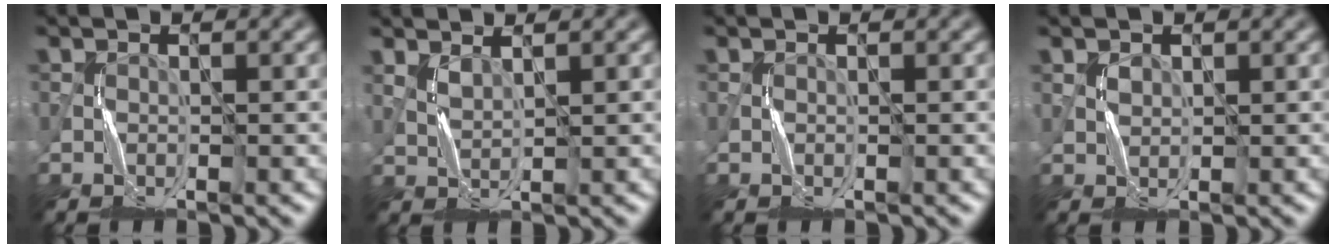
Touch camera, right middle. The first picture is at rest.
{"total": 1.0, "force": [0.9, 0.2, 0.3], "torque": [-0.016, -0.003, 0.023]}
{"total": 0.0}
{"total": 0.6, "force": [0.4, 0.4, -0.2], "torque": [-0.002, 0.001, 0.012]}